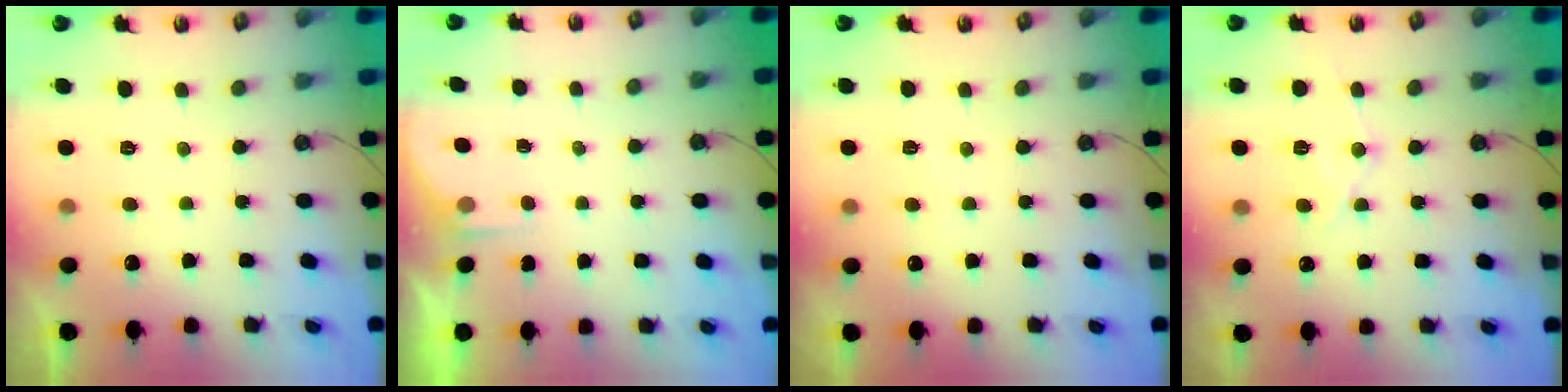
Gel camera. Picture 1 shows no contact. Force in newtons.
{"total": 1.4, "press": 1.3, "slide": 0.2}
{"total": 3.1, "press": 3.1, "slide": 0.5}
{"total": 11.4, "press": 11.4, "slide": 1.0}